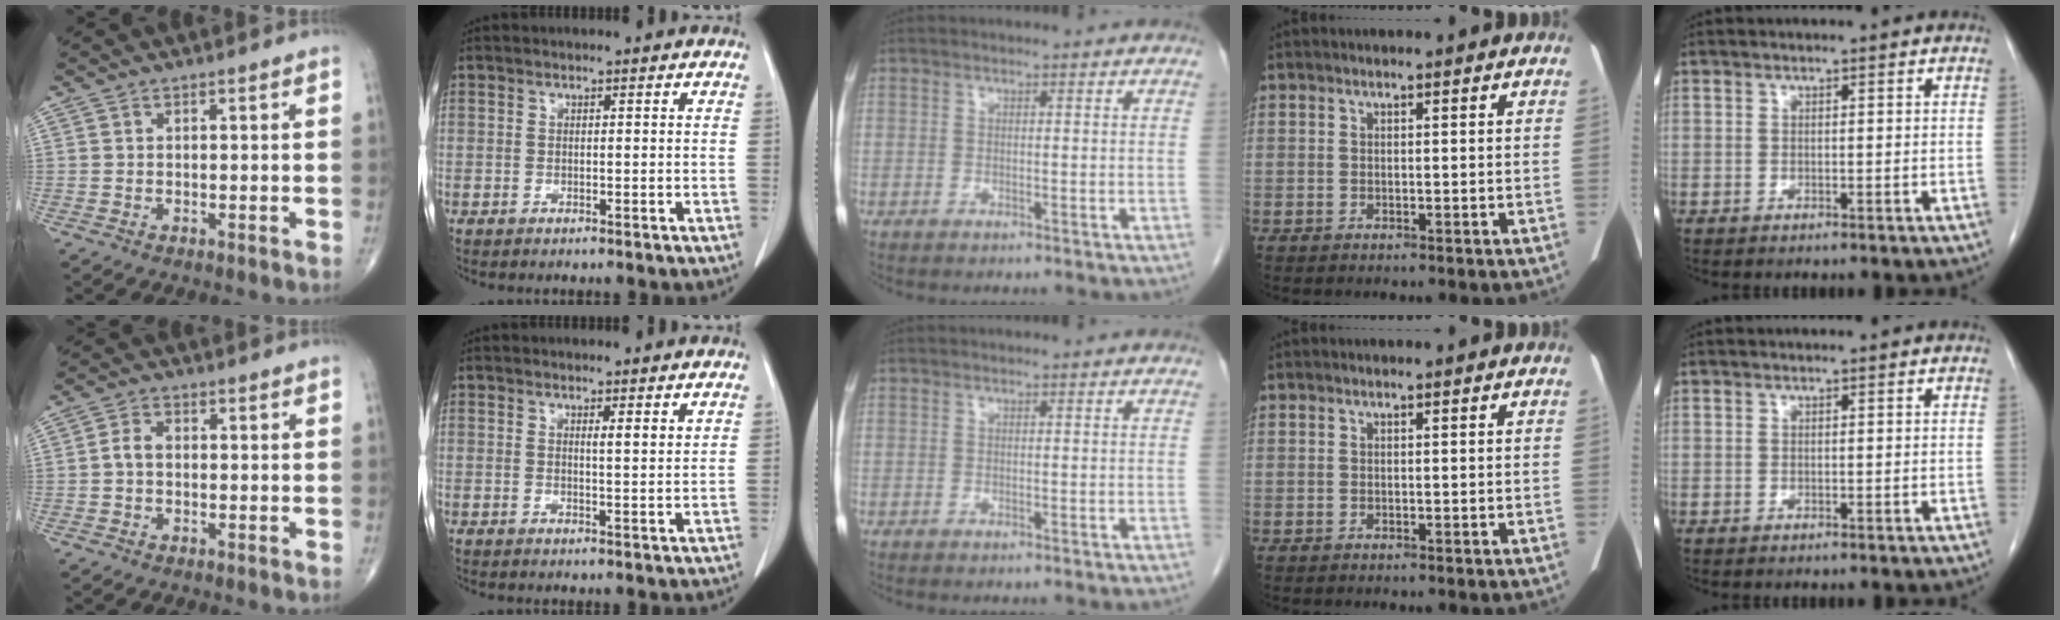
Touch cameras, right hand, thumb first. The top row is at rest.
{"thumb": {"total": 2.7, "force": [-0.3, 1.8, 1.9], "torque": [-0.034, 0.011, -0.012]}, "index": {"total": 2.0, "force": [1.3, 0.2, 1.5], "torque": [-0.028, -0.005, 0.020]}, "middle": {"total": 1.1, "force": [-1.0, -0.1, 0.6], "torque": [-0.002, 0.004, -0.011]}}